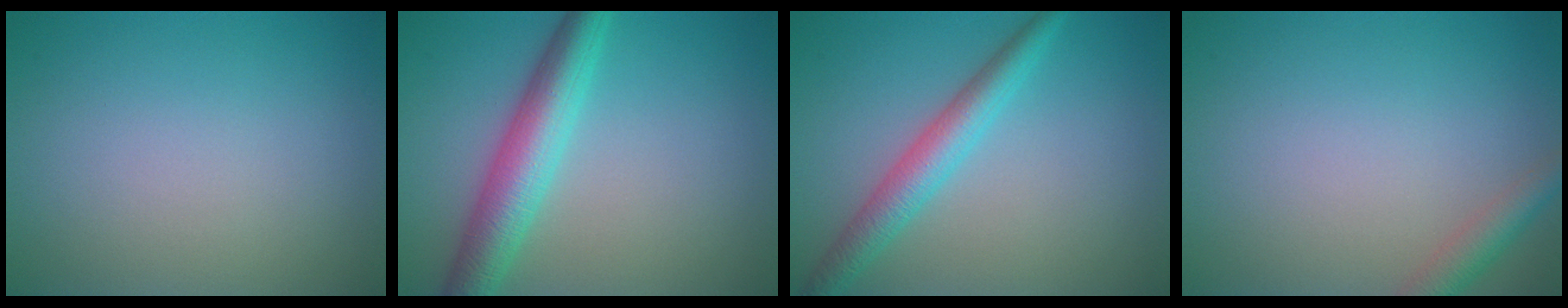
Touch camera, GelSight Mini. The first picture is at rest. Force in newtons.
{"total": 5.5, "press": 5.5, "slide": 0.1}
{"total": 3.6, "press": 3.6, "slide": 0.1}
{"total": 2.3, "press": 2.3, "slide": 0.1}